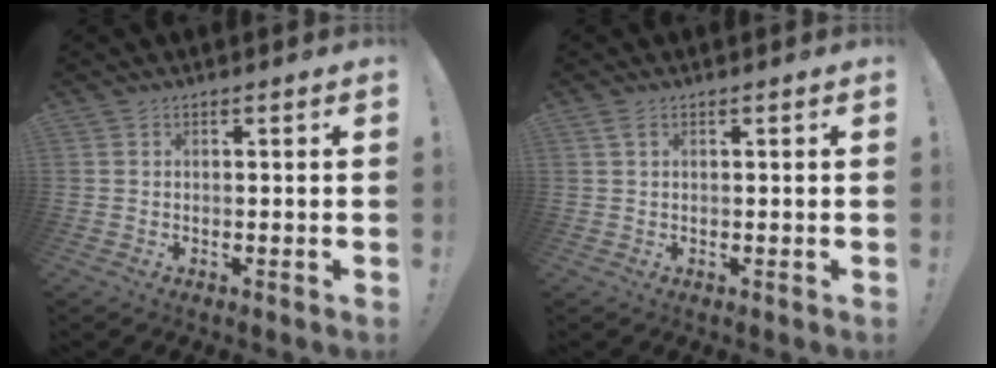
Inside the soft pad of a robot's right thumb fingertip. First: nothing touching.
{"total": 1.2, "force": [0.6, 0.6, 1.0], "torque": [-0.013, 0.000, 0.009]}